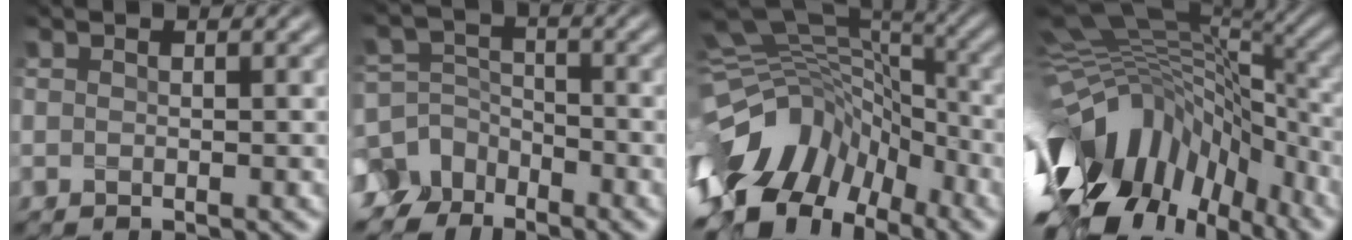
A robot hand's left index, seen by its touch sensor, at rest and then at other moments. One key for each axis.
{"total": 8.8, "fx": -5.8, "fy": 6.2, "fz": 2.5, "tx": -0.058, "ty": -0.020, "tz": -0.110}
{"total": 13.8, "fx": -7.3, "fy": 8.2, "fz": 8.4, "tx": -0.169, "ty": 0.010, "tz": -0.112}
{"total": 14.5, "fx": -5.6, "fy": 7.6, "fz": 11.1, "tx": -0.228, "ty": 0.005, "tz": -0.095}